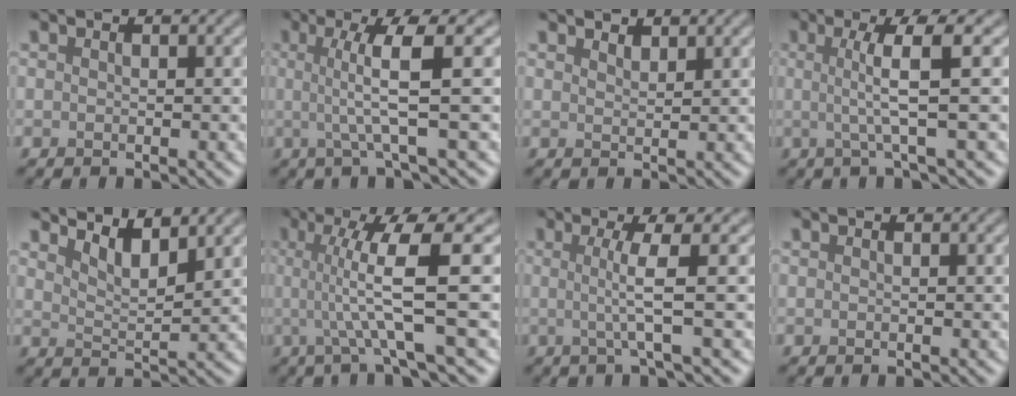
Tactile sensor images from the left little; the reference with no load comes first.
{"total": 5.6, "force": [0.5, 0.8, 5.5], "torque": [-0.093, 0.003, 0.008]}
{"total": 1.3, "force": [1.2, 0.4, 0.3], "torque": [-0.008, -0.002, 0.024]}
{"total": 4.7, "force": [0.5, 0.7, 4.6], "torque": [-0.079, 0.003, 0.006]}
{"total": 3.2, "force": [2.8, 0.6, 1.5], "torque": [-0.027, -0.008, 0.050]}
{"total": 7.2, "force": [0.4, 1.1, 7.1], "torque": [-0.115, 0.005, 0.004]}
{"total": 3.8, "force": [0.1, 0.5, 3.7], "torque": [-0.066, -0.002, -0.004]}
{"total": 0.0}